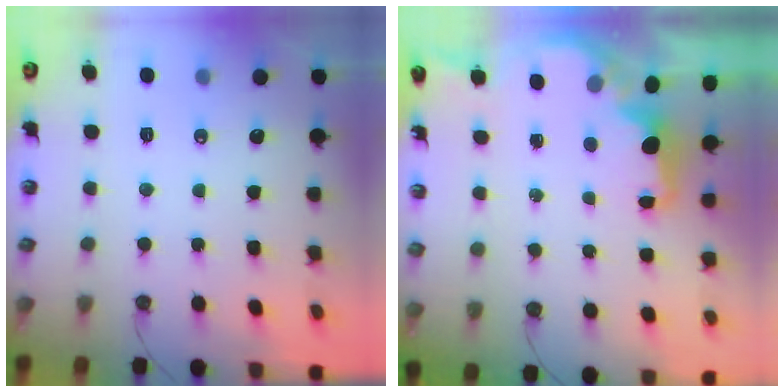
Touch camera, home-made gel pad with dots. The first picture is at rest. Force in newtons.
{"total": 2.0, "press": 1.8, "slide": 0.7}